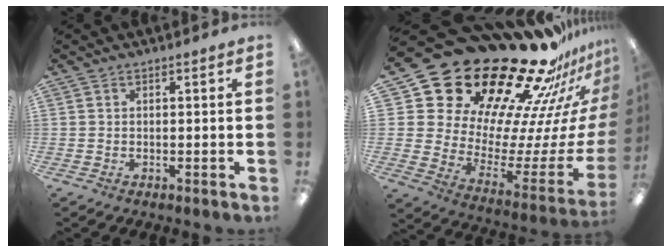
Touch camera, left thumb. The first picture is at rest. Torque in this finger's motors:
{"motor_torque": [0.94, 1.19, 1.55, -1.22, 0.21]}